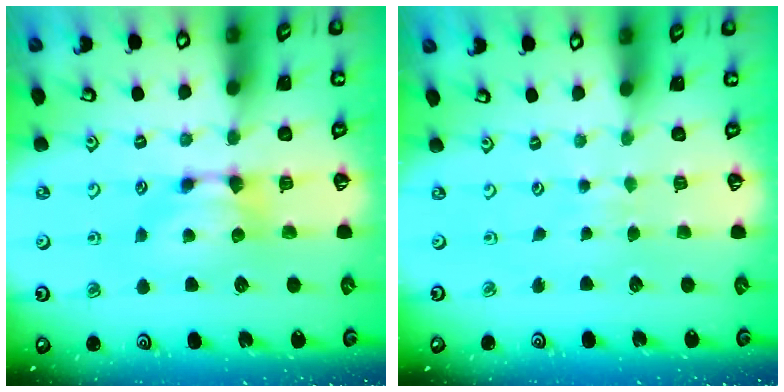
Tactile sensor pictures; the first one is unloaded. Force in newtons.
{"total": 4.6, "press": 4.6, "slide": 0.1}